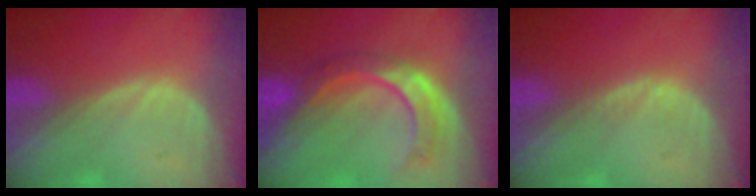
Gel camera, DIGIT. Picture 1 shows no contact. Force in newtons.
{"total": 8.5, "press": 7.2, "slide": 4.5}
{"total": 0.5, "press": 0.5, "slide": 0.1}